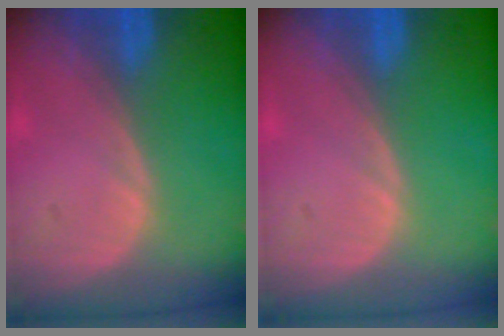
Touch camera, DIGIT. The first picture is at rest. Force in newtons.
{"total": 0.0}